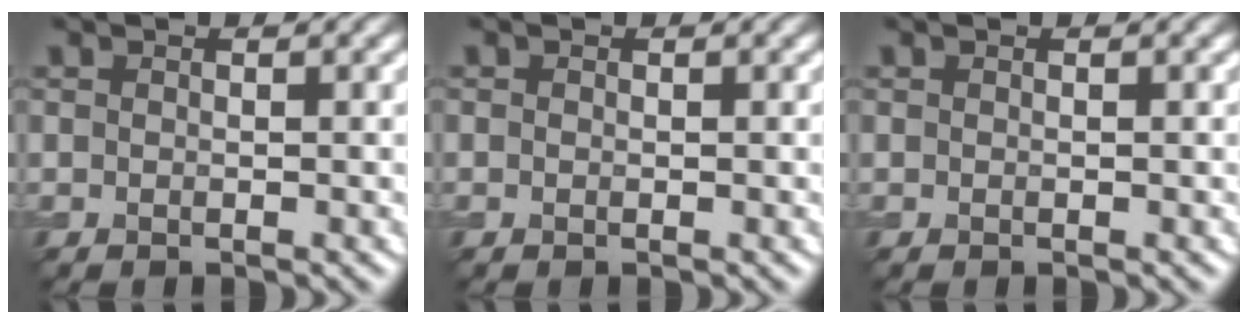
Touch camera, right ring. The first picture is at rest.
{"total": 0.0}
{"total": 0.0}